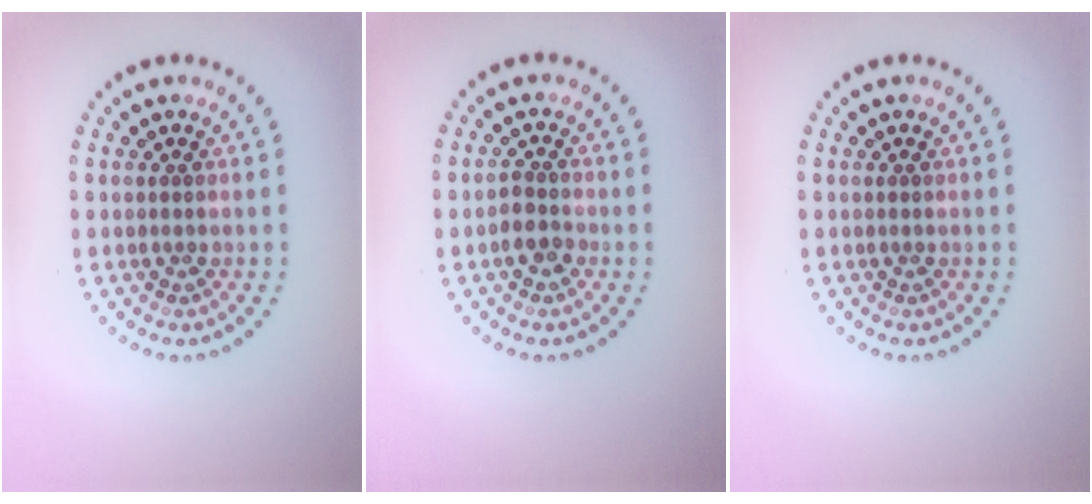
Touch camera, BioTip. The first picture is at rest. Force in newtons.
{"total": 1.9, "press": 1.7, "slide": 0.6}
{"total": 0.0}